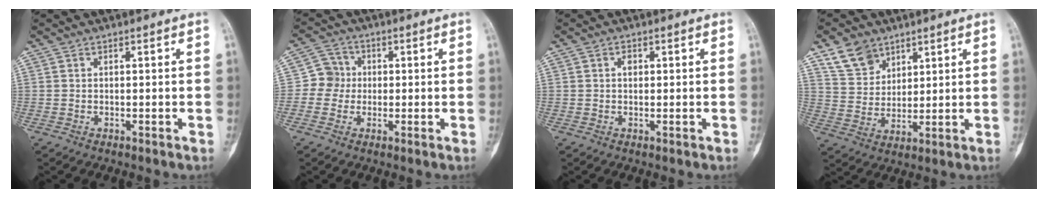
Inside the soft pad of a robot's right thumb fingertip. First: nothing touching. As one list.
[{"total": 5.0, "force": [-0.2, 4.8, 1.1], "torque": [0.012, 0.012, -0.016]}, {"total": 1.4, "force": [0.3, 1.0, 0.9], "torque": [-0.007, 0.003, 0.002]}, {"total": 8.2, "force": [5.5, 5.6, 2.5], "torque": [-0.025, -0.027, 0.115]}]